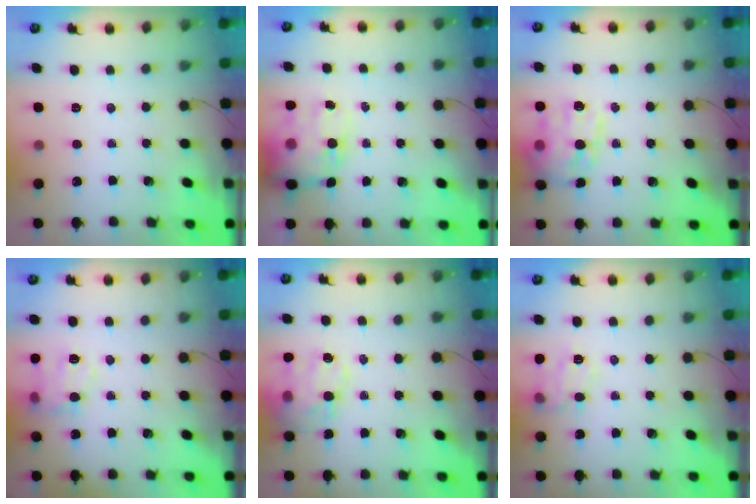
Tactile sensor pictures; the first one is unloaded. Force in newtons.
{"total": 14.8, "press": 14.3, "slide": 3.9}
{"total": 15.7, "press": 15.6, "slide": 1.7}
{"total": 10.1, "press": 10.1, "slide": 0.8}
{"total": 17.7, "press": 17.3, "slide": 3.6}
{"total": 10.9, "press": 10.9, "slide": 0.1}